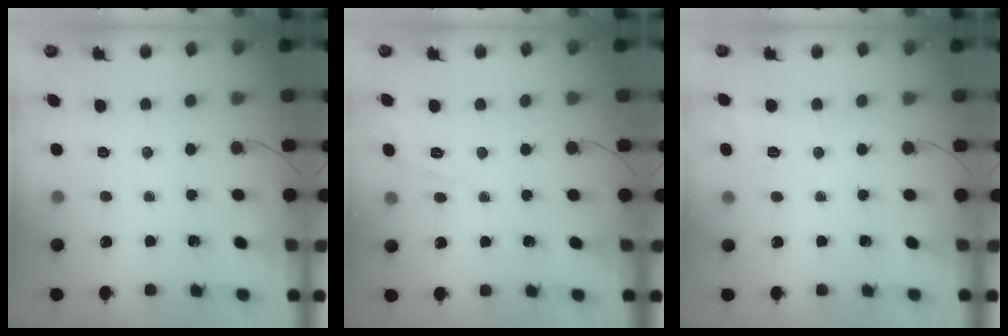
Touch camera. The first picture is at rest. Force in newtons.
{"total": 2.4, "press": 1.4, "slide": 2.0}
{"total": 7.0, "press": 6.7, "slide": 2.0}